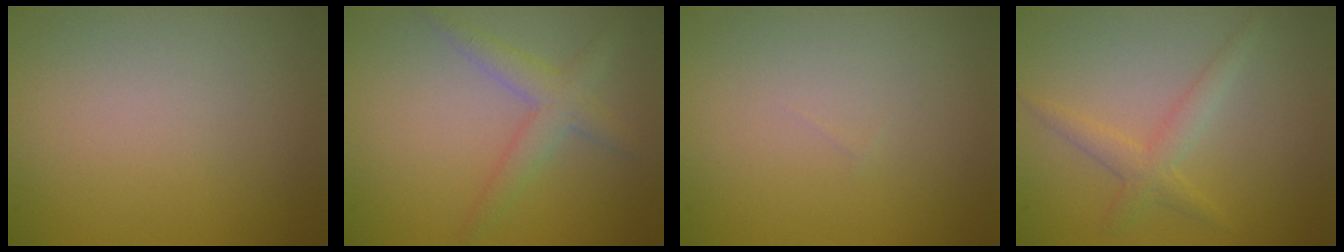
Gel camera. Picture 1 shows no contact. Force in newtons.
{"total": 2.7, "press": 2.7, "slide": 0.1}
{"total": 0.0}
{"total": 2.2, "press": 2.2, "slide": 0.1}